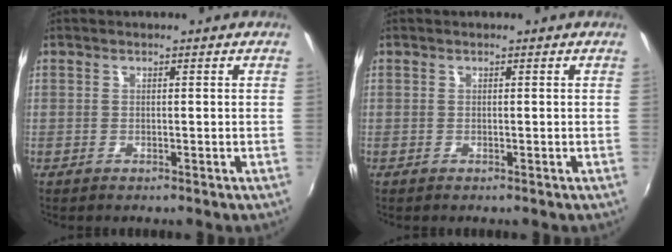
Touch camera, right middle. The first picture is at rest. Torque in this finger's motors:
{"motor_torque": [0.03, -0.03, 0.00, 0.01]}